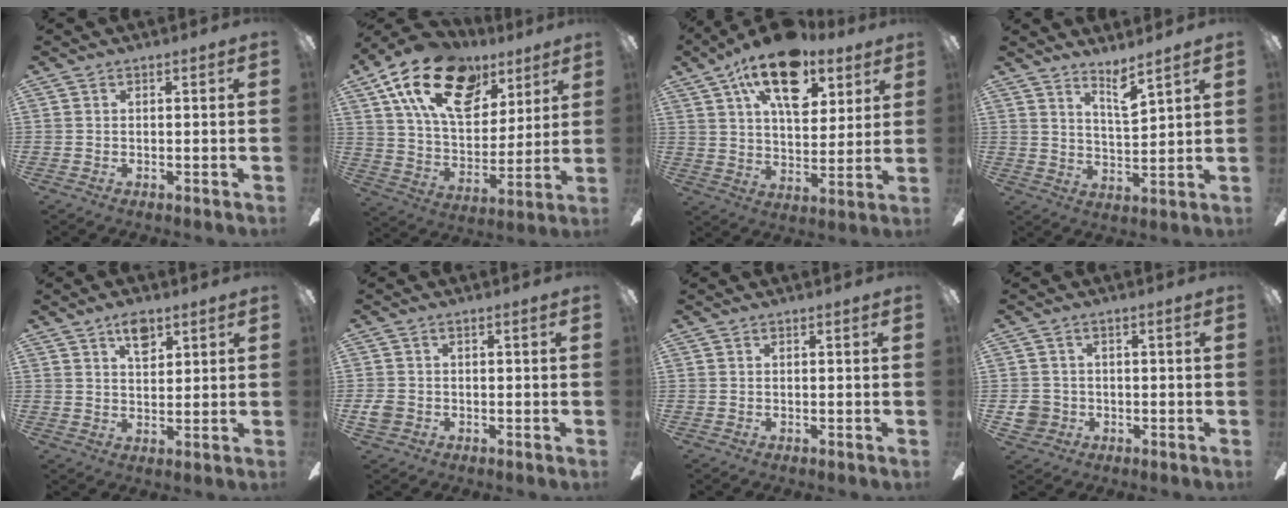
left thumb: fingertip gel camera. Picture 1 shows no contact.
{"total": 22.4, "force": [12.1, 12.9, 13.7], "torque": [-0.226, -0.047, 0.215]}
{"total": 17.5, "force": [10.7, 8.7, 10.8], "torque": [-0.169, -0.043, 0.182]}
{"total": 5.9, "force": [4.9, 0.6, 3.2], "torque": [-0.059, -0.034, 0.082]}
{"total": 5.7, "force": [3.6, 2.9, 3.3], "torque": [-0.042, -0.007, 0.058]}
{"total": 2.7, "force": [-0.8, 2.2, 1.3], "torque": [-0.028, 0.005, -0.016]}
{"total": 0.0}
{"total": 4.4, "force": [-1.0, 4.1, 1.2], "torque": [-0.022, 0.009, -0.017]}